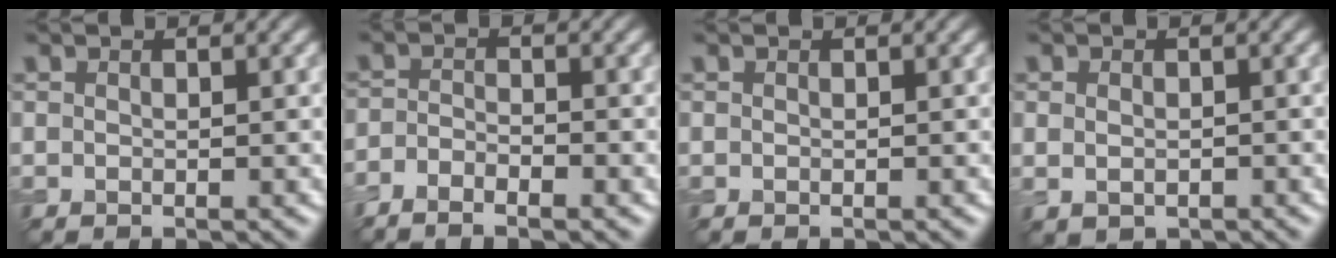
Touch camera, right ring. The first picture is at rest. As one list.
[{"total": 2.7, "force": [-2.0, 0.6, 1.7], "torque": [-0.040, -0.002, -0.042]}, {"total": 0.0}, {"total": 1.4, "force": [-0.2, 1.1, 1.0], "torque": [-0.017, -0.004, 0.002]}]